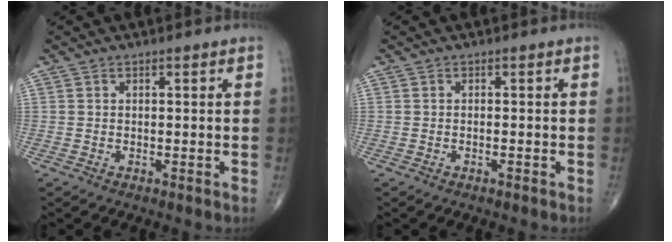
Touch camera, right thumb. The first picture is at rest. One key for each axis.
{"total": 0.6, "fx": -0.4, "fy": 0.1, "fz": 0.4, "tx": -0.008, "ty": 0.005, "tz": -0.006}